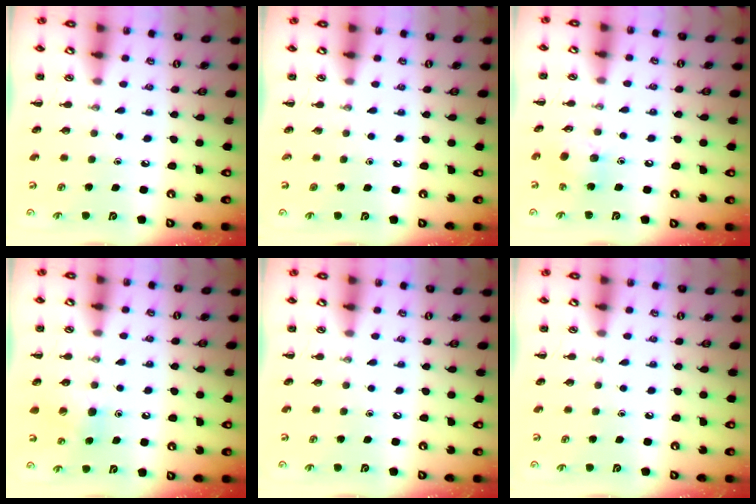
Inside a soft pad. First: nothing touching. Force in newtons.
{"total": 0.0}
{"total": 8.2, "press": 8.2, "slide": 0.9}
{"total": 6.0, "press": 5.9, "slide": 1.5}
{"total": 0.0}
{"total": 0.0}